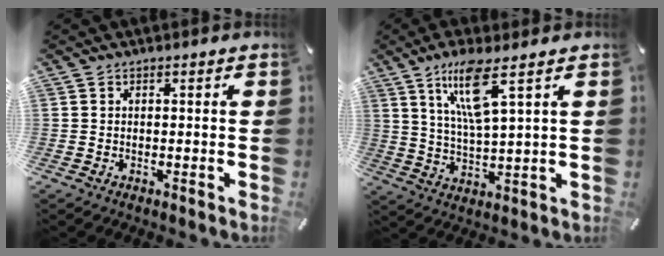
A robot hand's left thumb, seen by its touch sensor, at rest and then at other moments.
{"total": 11.0, "force": [6.0, 2.0, 9.0], "torque": [-0.178, -0.008, 0.098]}